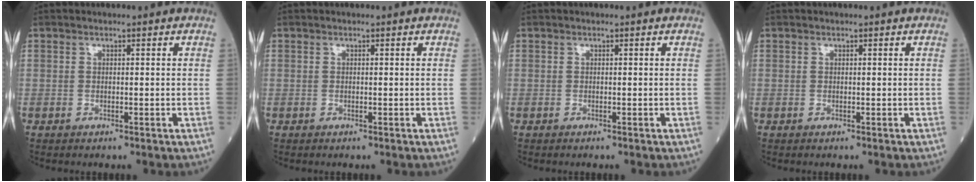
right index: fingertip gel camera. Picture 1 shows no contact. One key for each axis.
{"total": 0.0}
{"total": 0.6, "fx": 0.6, "fy": 0.1, "fz": -0.1, "tx": 0.003, "ty": 0.001, "tz": 0.003}
{"total": 0.0}